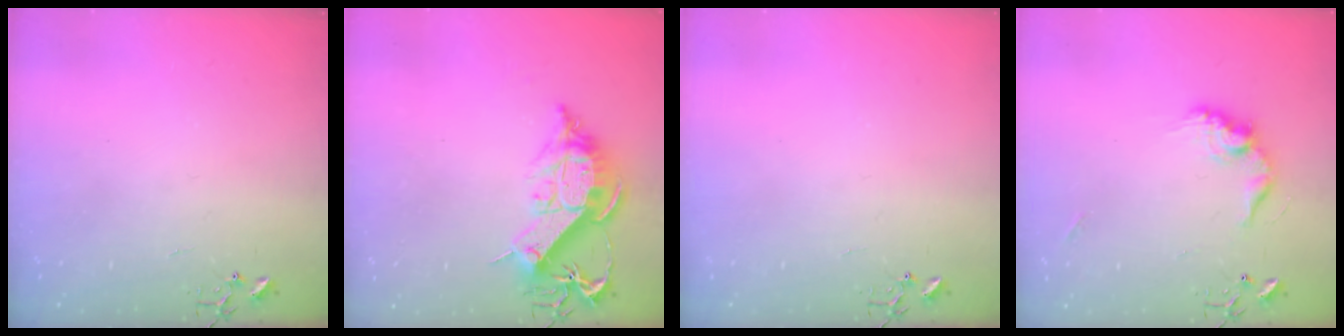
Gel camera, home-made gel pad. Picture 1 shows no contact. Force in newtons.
{"total": 14.4, "press": 14.4, "slide": 1.2}
{"total": 0.0}
{"total": 12.6, "press": 12.6, "slide": 0.7}